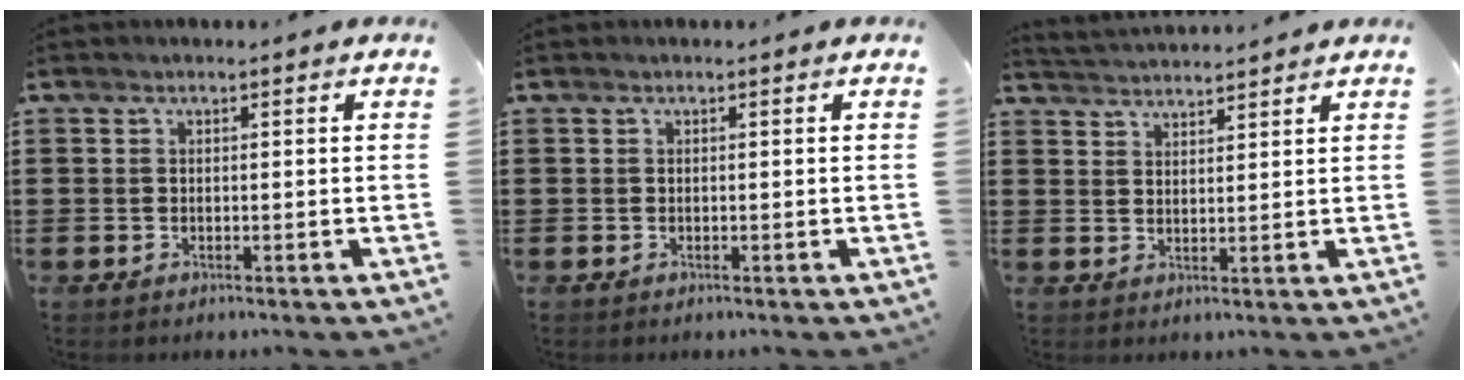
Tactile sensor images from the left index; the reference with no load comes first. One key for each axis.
{"total": 0.0}
{"total": 2.5, "fx": 2.4, "fy": -0.2, "fz": -0.4, "tx": -0.003, "ty": -0.007, "tz": 0.045}